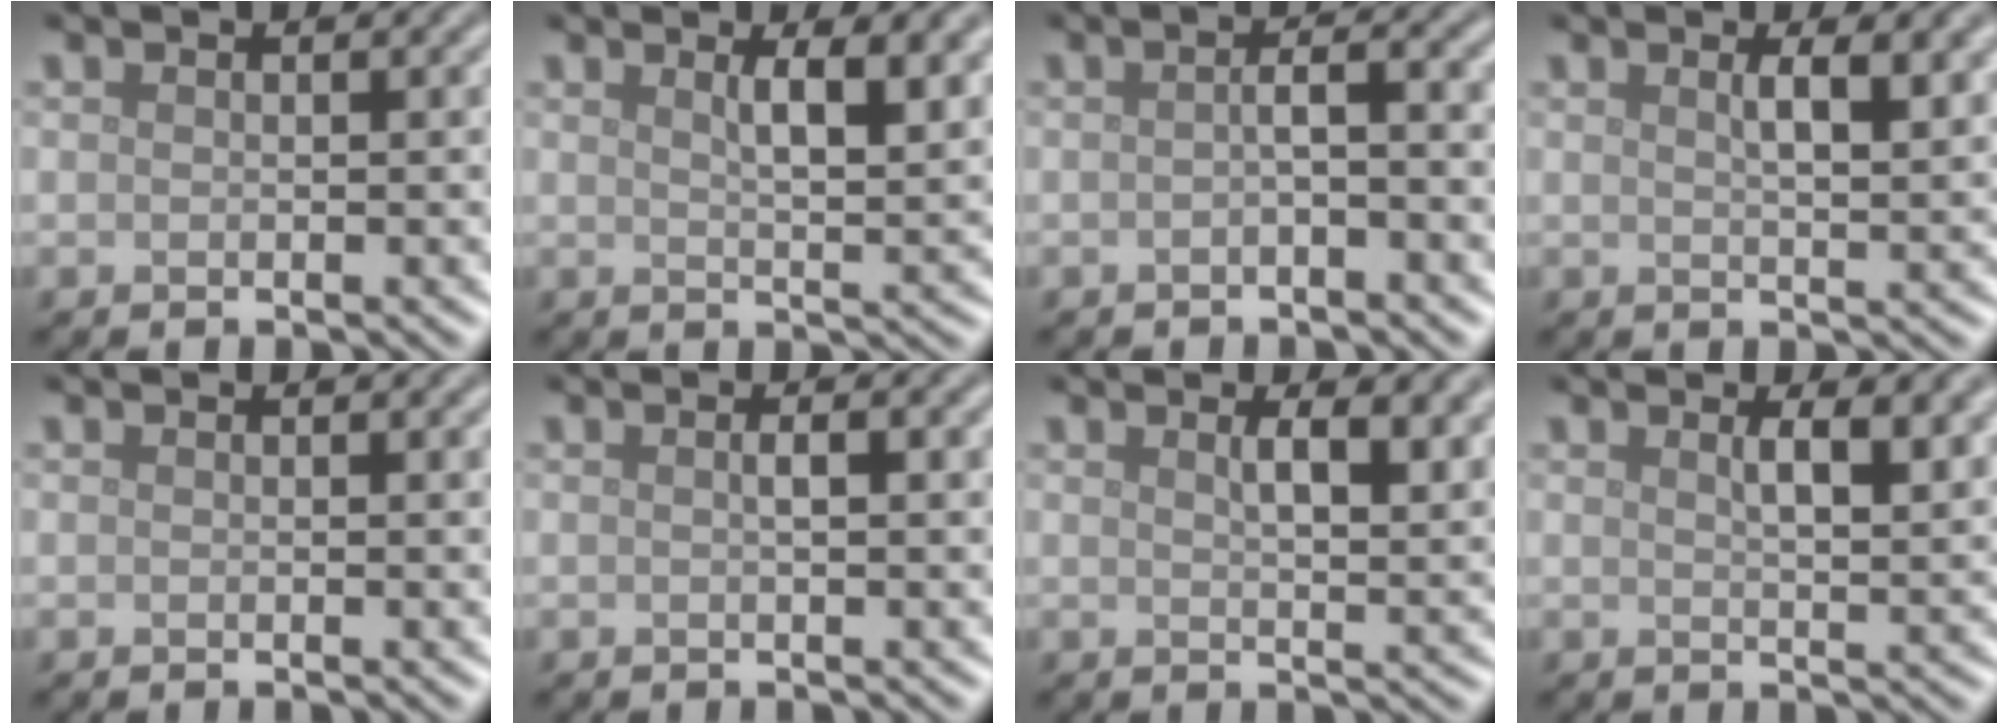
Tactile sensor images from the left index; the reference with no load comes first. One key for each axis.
{"total": 5.3, "fx": 2.2, "fy": 1.6, "fz": 4.5, "tx": -0.057, "ty": 0.002, "tz": 0.033}
{"total": 2.4, "fx": -0.4, "fy": 0.6, "fz": 2.3, "tx": -0.036, "ty": 0.007, "tz": -0.013}
{"total": 4.0, "fx": 1.7, "fy": 1.2, "fz": 3.5, "tx": -0.044, "ty": 0.003, "tz": 0.025}
{"total": 0.6, "fx": 0.2, "fy": 0.1, "fz": 0.6, "tx": -0.005, "ty": 0.002, "tz": 0.002}
{"total": 2.0, "fx": 0.3, "fy": 0.5, "fz": 1.9, "tx": -0.027, "ty": 0.005, "tz": 0.001}
{"total": 4.9, "fx": 2.2, "fy": 1.7, "fz": 4.1, "tx": -0.053, "ty": 0.003, "tz": 0.033}
{"total": 4.3, "fx": 2.0, "fy": 1.3, "fz": 3.6, "tx": -0.045, "ty": 0.002, "tz": 0.029}